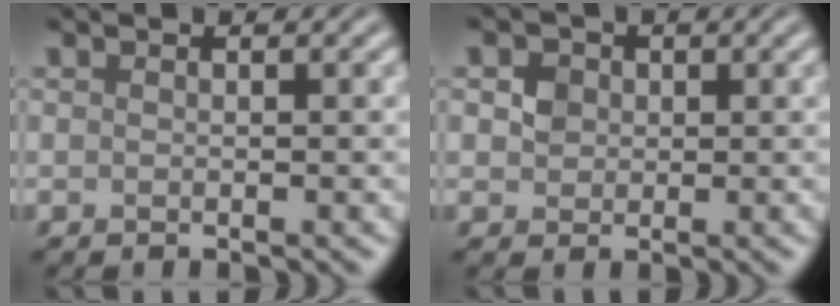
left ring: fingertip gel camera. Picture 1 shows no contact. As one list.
[{"total": 2.3, "force": [0.7, 1.9, 0.9], "torque": [-0.018, 0.005, 0.015]}]